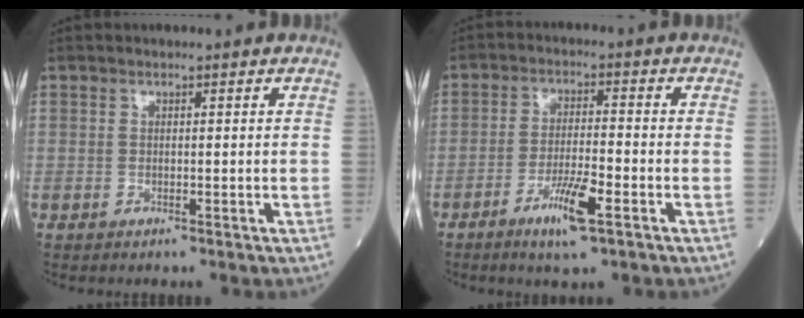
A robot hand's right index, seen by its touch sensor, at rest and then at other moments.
{"total": 6.8, "force": [-3.6, 0.7, 5.7], "torque": [-0.110, -0.009, -0.064]}